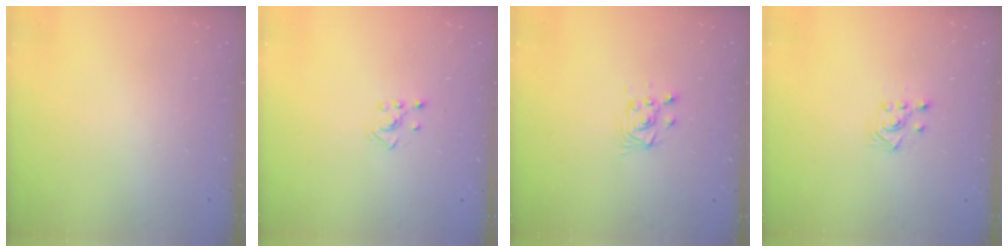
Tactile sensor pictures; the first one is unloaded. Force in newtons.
{"total": 2.6, "press": 2.5, "slide": 0.6}
{"total": 3.8, "press": 3.7, "slide": 0.5}
{"total": 3.1, "press": 3.1, "slide": 0.8}